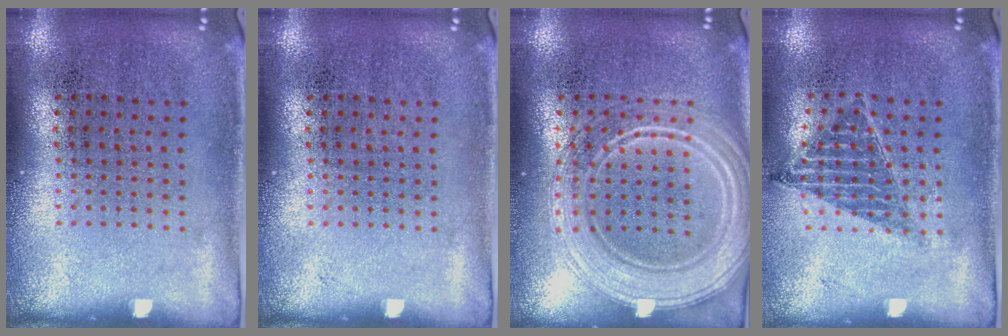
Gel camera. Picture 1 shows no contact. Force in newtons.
{"total": 0.0}
{"total": 3.5, "press": 3.5, "slide": 0.5}
{"total": 0.9, "press": 0.9, "slide": 0.2}